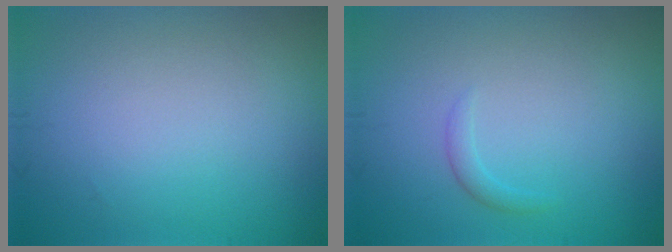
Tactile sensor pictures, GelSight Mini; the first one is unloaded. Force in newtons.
{"total": 1.0, "press": 1.0, "slide": 0.1}